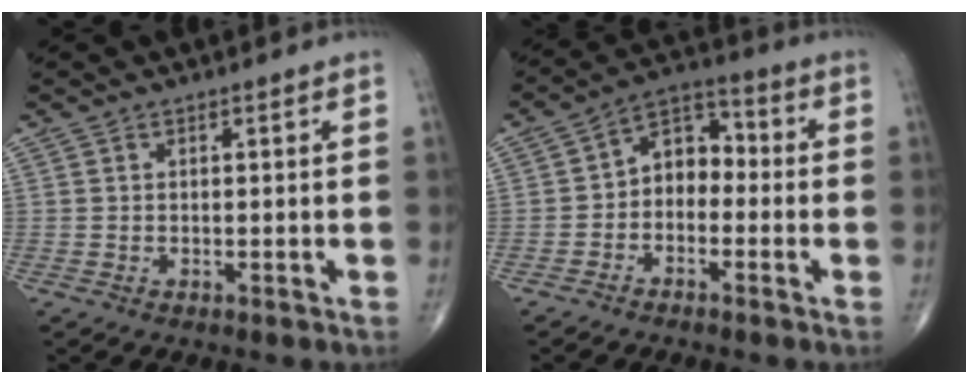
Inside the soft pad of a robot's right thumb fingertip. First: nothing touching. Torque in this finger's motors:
{"motor_torque": [-0.22, -0.03, 0.63, 0.00, 0.01]}